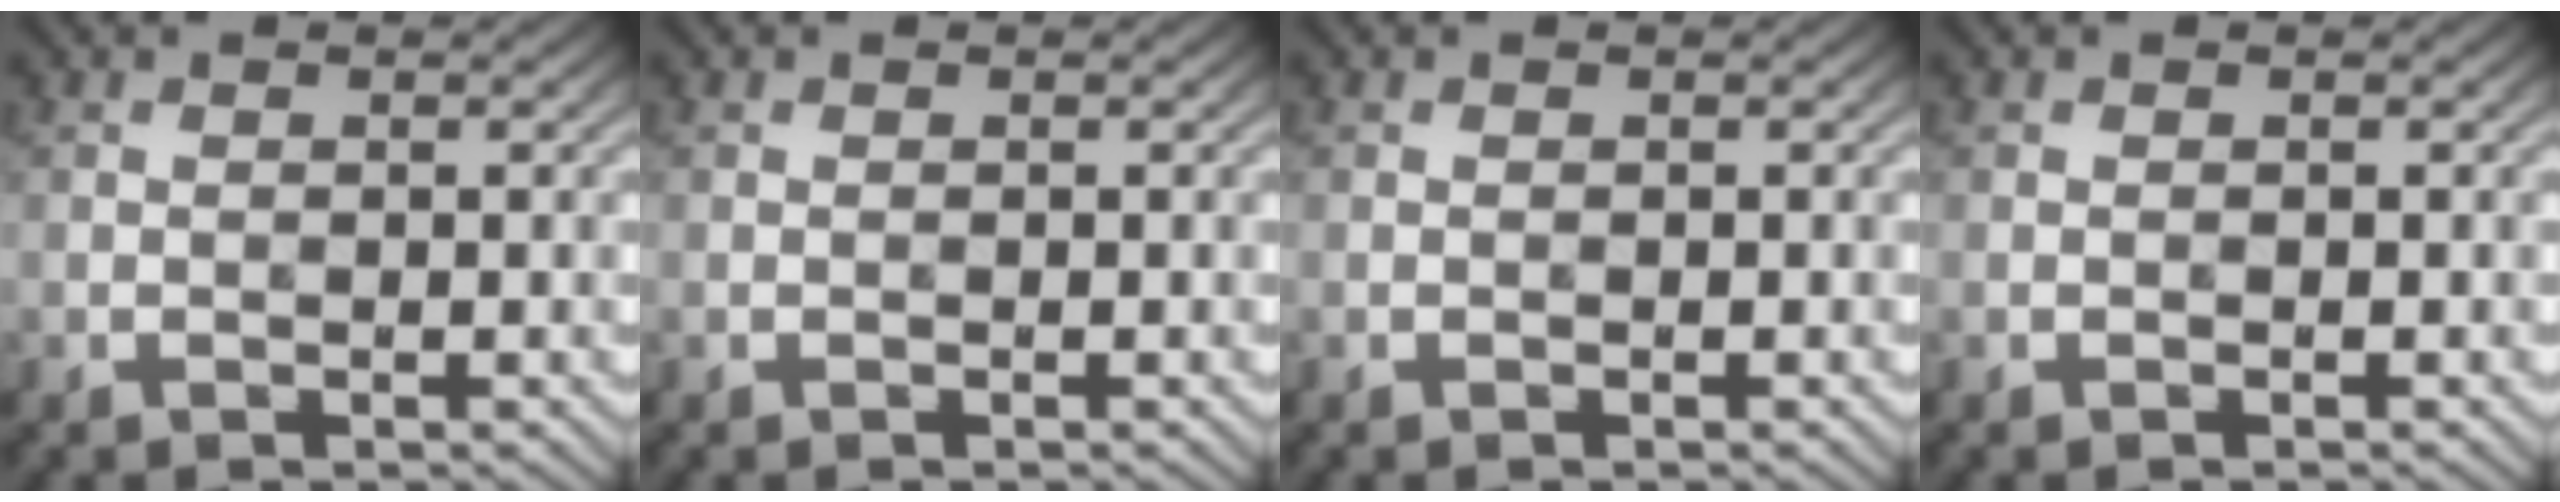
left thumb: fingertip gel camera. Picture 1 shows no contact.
{"total": 0.0}
{"total": 0.0}
{"total": 0.0}